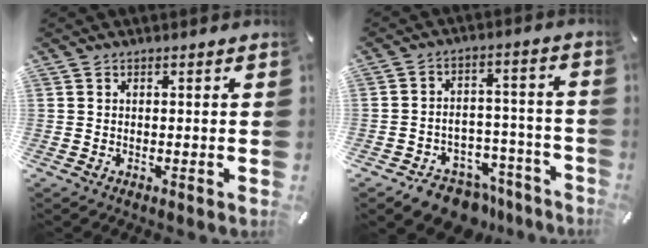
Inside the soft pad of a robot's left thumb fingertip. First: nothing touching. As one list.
[{"total": 10.3, "force": [-8.2, 5.4, 3.1], "torque": [-0.021, 0.068, -0.137]}]